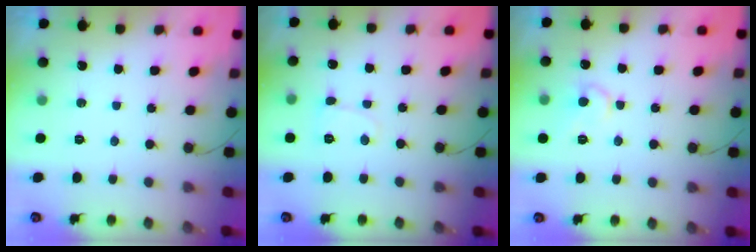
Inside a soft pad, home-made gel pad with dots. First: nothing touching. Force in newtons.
{"total": 4.3, "press": 4.3, "slide": 0.5}
{"total": 7.6, "press": 7.5, "slide": 0.8}